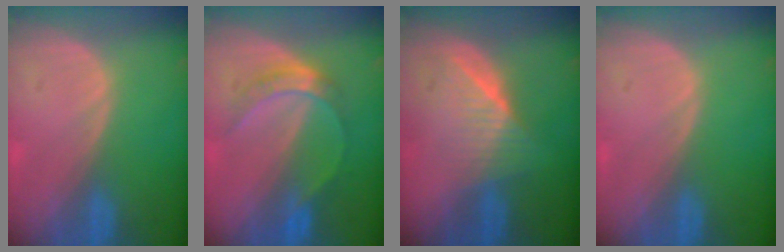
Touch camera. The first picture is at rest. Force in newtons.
{"total": 5.0, "press": 4.8, "slide": 1.5}
{"total": 6.3, "press": 5.9, "slide": 2.3}
{"total": 0.0}